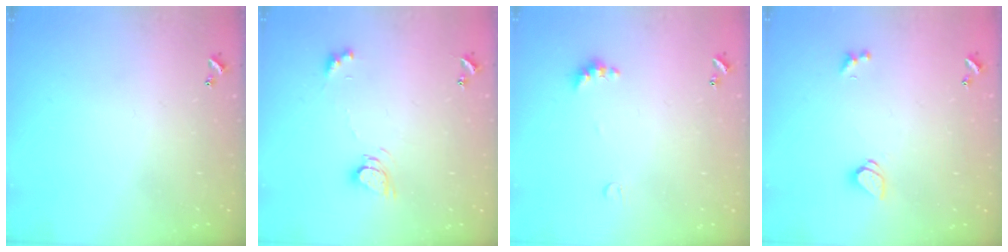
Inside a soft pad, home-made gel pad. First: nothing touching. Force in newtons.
{"total": 5.9, "press": 5.9, "slide": 0.5}
{"total": 3.2, "press": 3.1, "slide": 0.8}
{"total": 1.3, "press": 1.2, "slide": 0.4}